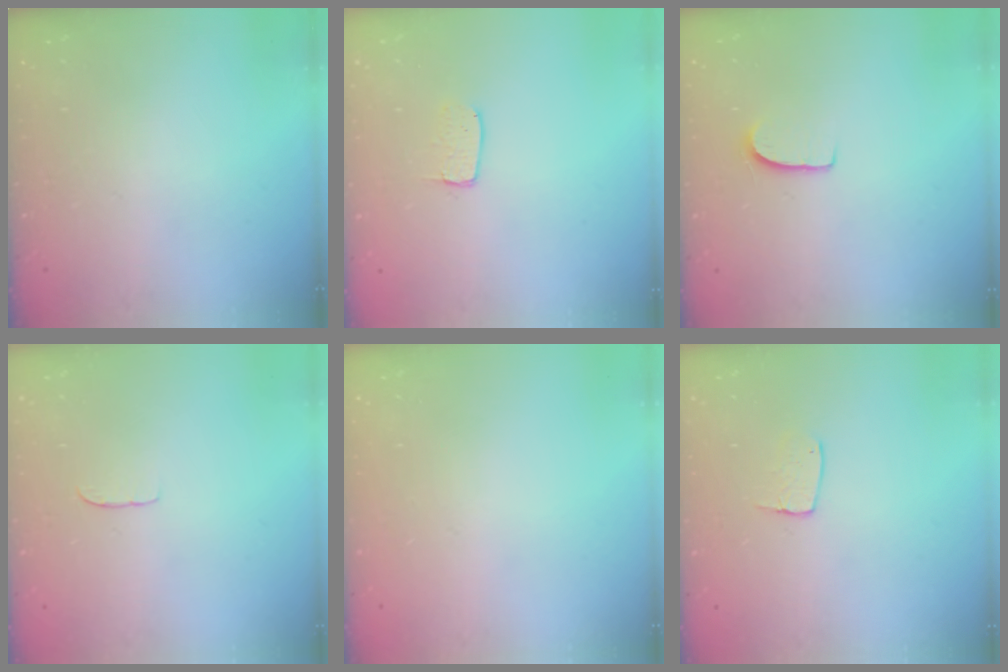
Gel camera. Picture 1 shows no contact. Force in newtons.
{"total": 3.6, "press": 3.6, "slide": 0.2}
{"total": 6.6, "press": 6.5, "slide": 0.4}
{"total": 3.1, "press": 3.1, "slide": 0.2}
{"total": 0.0}
{"total": 6.5, "press": 6.5, "slide": 0.4}